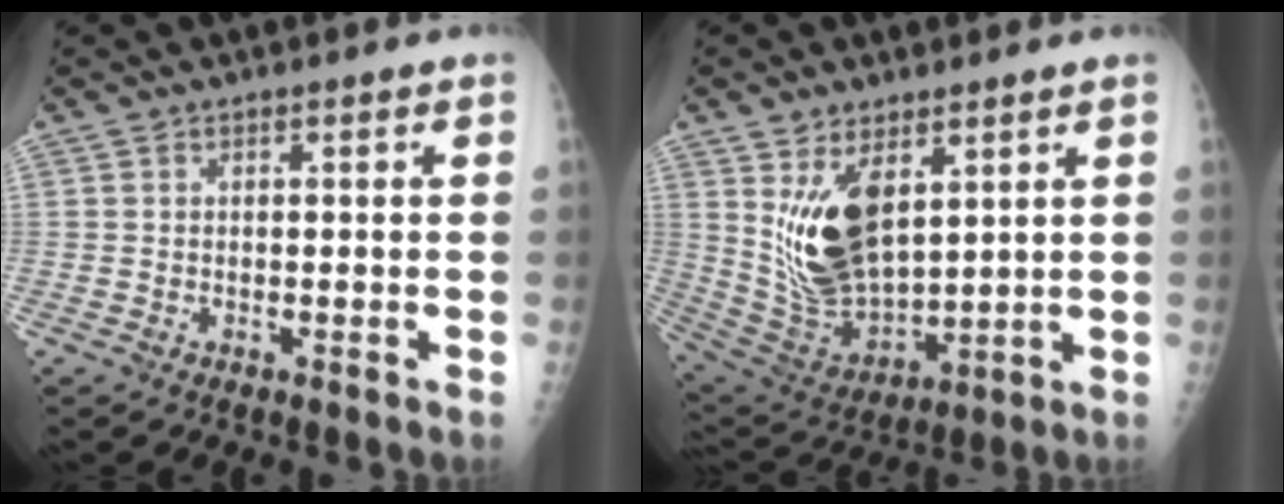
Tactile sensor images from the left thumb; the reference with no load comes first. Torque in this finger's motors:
{"motor_torque": [1.89, 1.78, 1.19, -0.99, 0.23]}